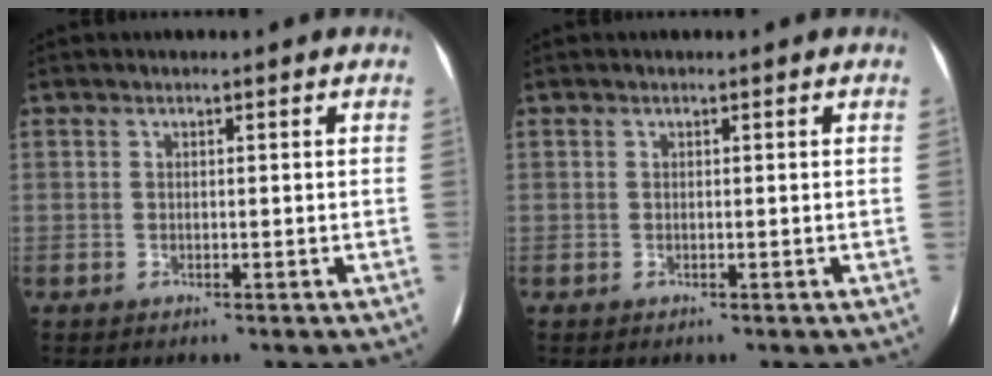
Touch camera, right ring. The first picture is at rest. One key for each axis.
{"total": 0.0}